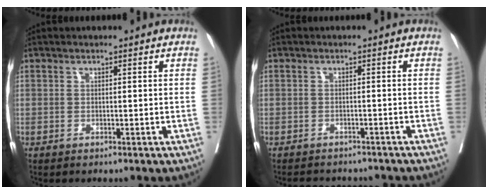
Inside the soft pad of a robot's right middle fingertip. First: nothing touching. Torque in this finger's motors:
{"motor_torque": [0.01, -0.05, 0.02, -0.01]}